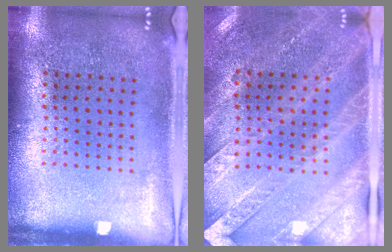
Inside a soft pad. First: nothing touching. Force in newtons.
{"total": 2.9, "press": 2.7, "slide": 1.1}